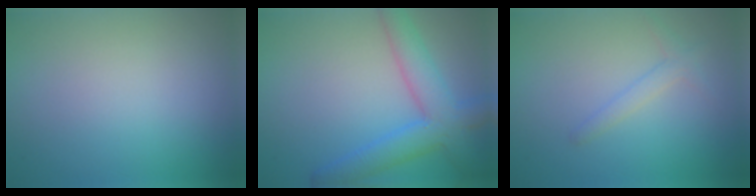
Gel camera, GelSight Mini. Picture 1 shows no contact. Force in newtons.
{"total": 5.6, "press": 5.6, "slide": 0.3}
{"total": 1.4, "press": 1.4, "slide": 0.1}